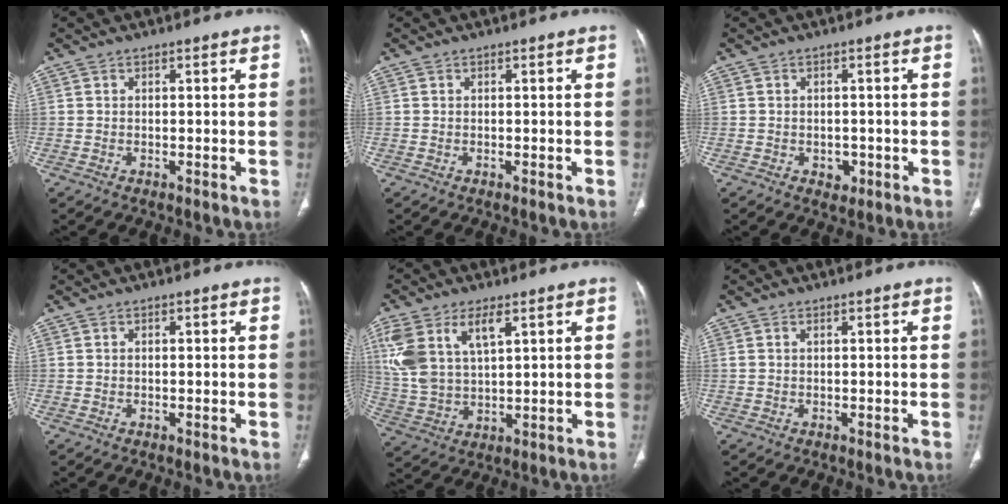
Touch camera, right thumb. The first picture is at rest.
{"total": 0.0}
{"total": 2.4, "force": [-0.8, 1.9, 1.3], "torque": [-0.009, 0.002, -0.004]}
{"total": 0.5, "force": [0.1, 0.2, 0.5], "torque": [-0.014, 0.003, 0.003]}
{"total": 12.8, "force": [5.4, 6.4, 9.7], "torque": [-0.218, -0.005, 0.118]}
{"total": 0.5, "force": [0.3, 0.3, 0.4], "torque": [-0.013, 0.009, 0.007]}